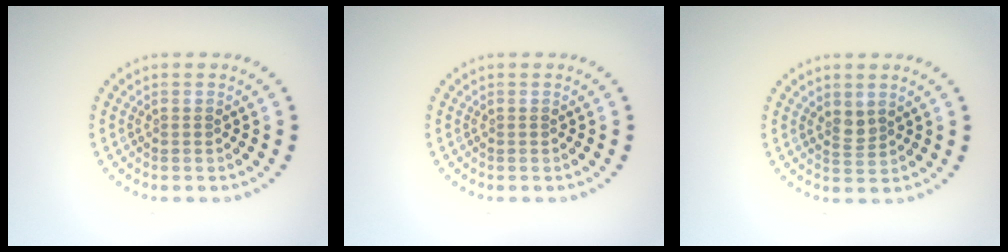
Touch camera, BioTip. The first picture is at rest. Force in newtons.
{"total": 0.0}
{"total": 1.4, "press": 1.0, "slide": 0.9}